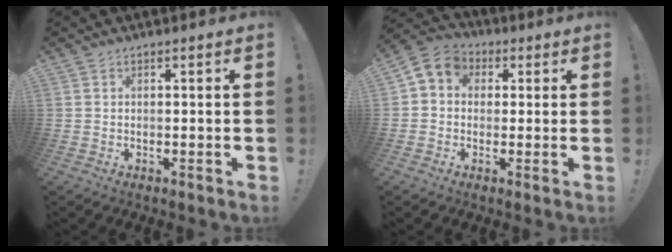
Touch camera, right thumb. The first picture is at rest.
{"total": 5.8, "force": [0.5, 5.3, 2.5], "torque": [-0.034, 0.007, 0.014]}